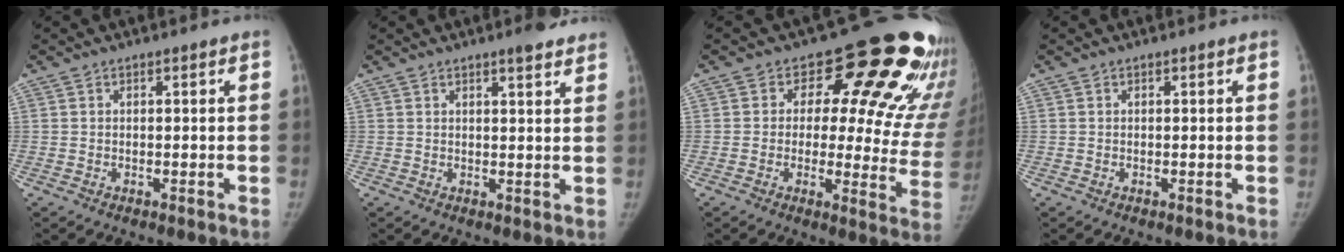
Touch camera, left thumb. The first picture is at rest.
{"total": 4.2, "force": [3.2, 0.8, 2.6], "torque": [-0.026, -0.016, 0.041]}
{"total": 21.9, "force": [12.6, 10.1, 14.8], "torque": [-0.131, -0.059, 0.138]}
{"total": 0.0}